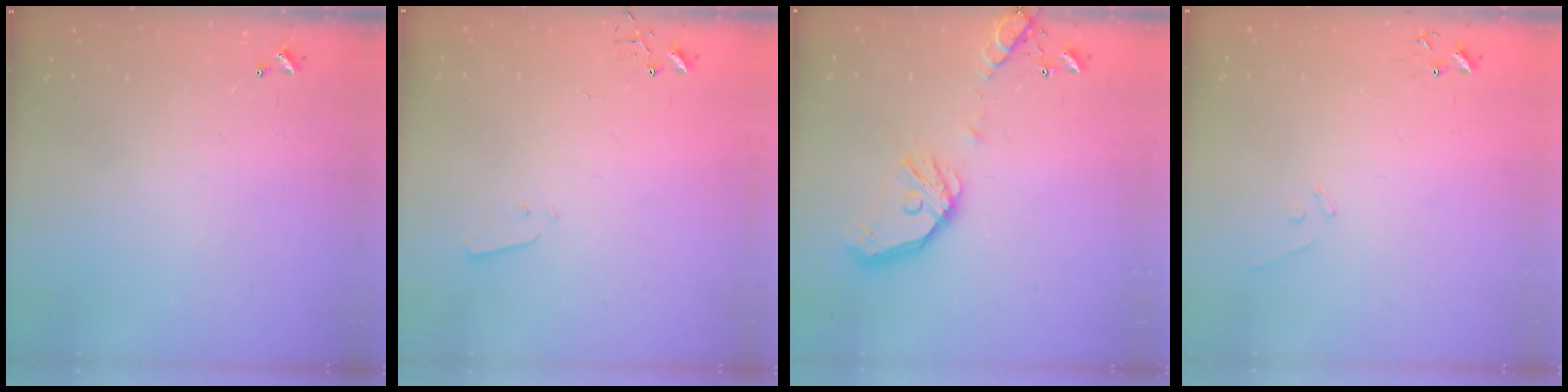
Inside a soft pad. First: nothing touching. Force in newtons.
{"total": 1.9, "press": 1.9, "slide": 0.4}
{"total": 15.7, "press": 15.4, "slide": 2.5}
{"total": 7.4, "press": 7.3, "slide": 0.6}